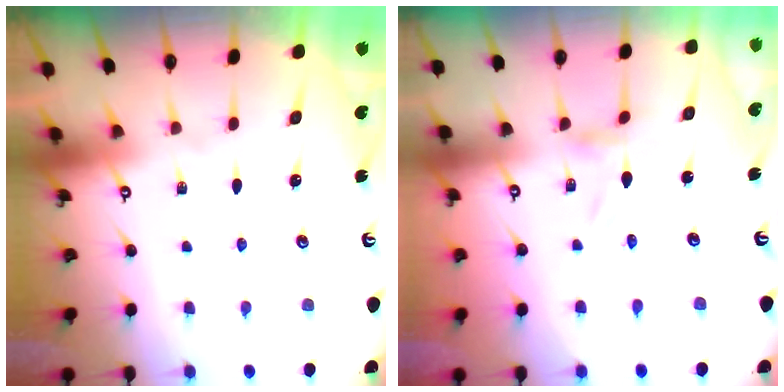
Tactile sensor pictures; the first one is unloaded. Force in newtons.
{"total": 0.0}